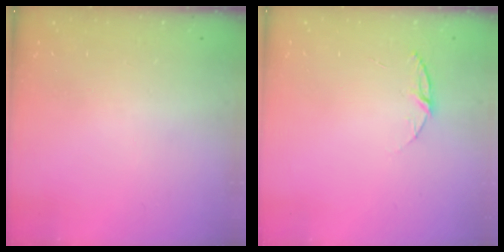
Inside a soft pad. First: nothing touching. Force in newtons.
{"total": 5.9, "press": 5.8, "slide": 0.6}